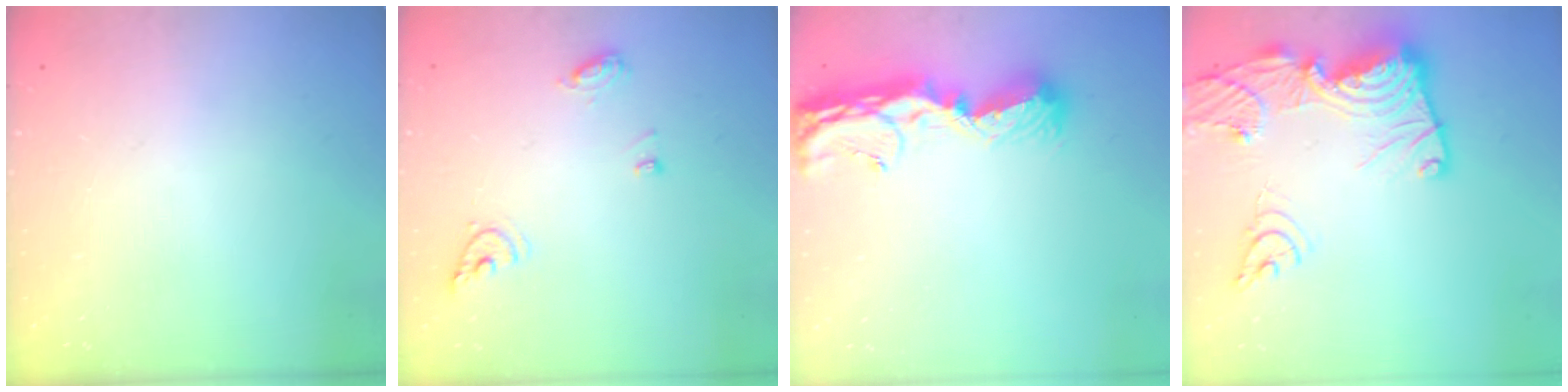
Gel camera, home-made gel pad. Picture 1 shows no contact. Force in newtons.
{"total": 7.4, "press": 7.3, "slide": 0.9}
{"total": 12.3, "press": 12.3, "slide": 1.3}
{"total": 21.8, "press": 21.7, "slide": 2.3}